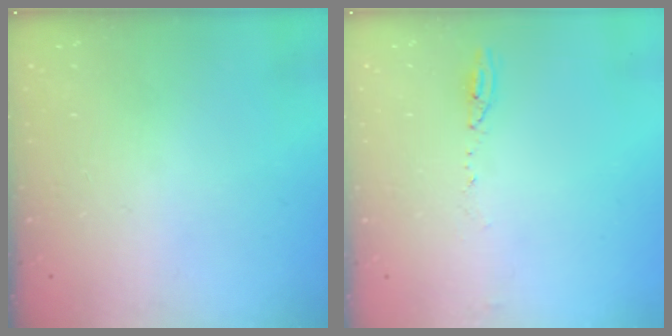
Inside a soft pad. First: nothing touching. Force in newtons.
{"total": 4.6, "press": 4.3, "slide": 1.6}